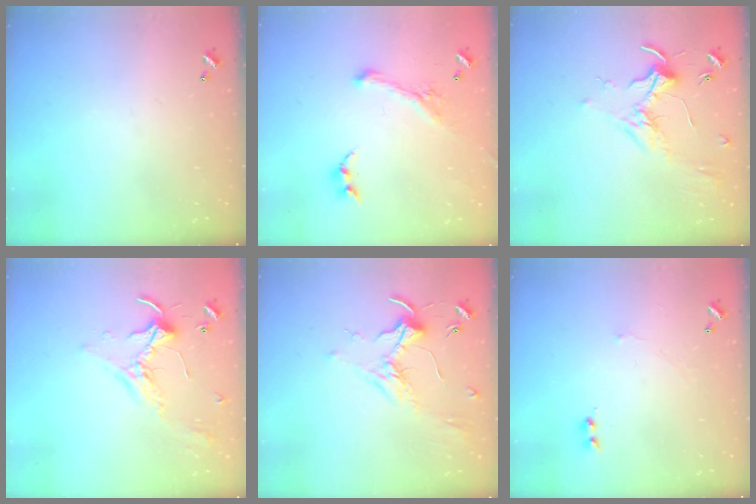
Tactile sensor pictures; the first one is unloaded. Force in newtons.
{"total": 1.3, "press": 0.5, "slide": 1.2}
{"total": 1.7, "press": 1.5, "slide": 0.8}
{"total": 1.8, "press": 1.8, "slide": 0.2}
{"total": 1.7, "press": 1.5, "slide": 0.8}
{"total": 1.5, "press": 1.5, "slide": 0.5}